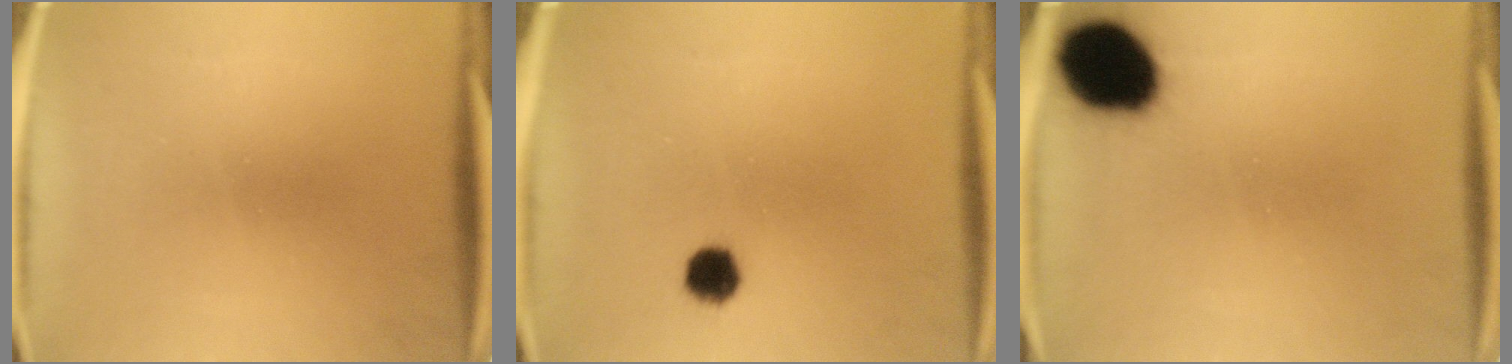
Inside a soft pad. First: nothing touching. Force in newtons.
{"total": 4.2}
{"total": 16.5}